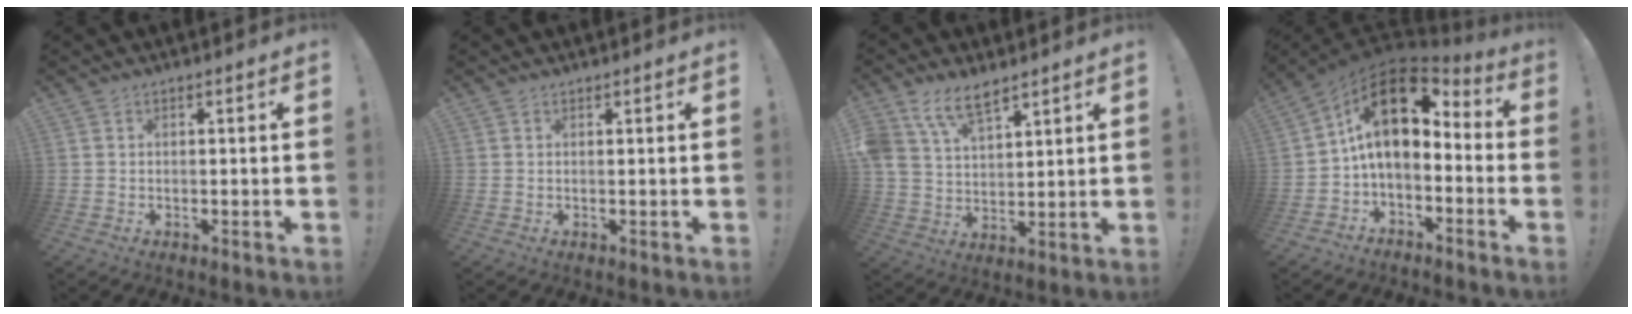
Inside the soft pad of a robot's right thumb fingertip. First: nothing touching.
{"total": 0.7, "force": [0.6, 0.1, -0.3], "torque": [0.010, -0.003, 0.011]}
{"total": 10.7, "force": [7.5, 5.3, 5.5], "torque": [-0.111, -0.029, 0.148]}
{"total": 15.7, "force": [4.2, 8.8, 12.3], "torque": [-0.213, -0.017, 0.077]}